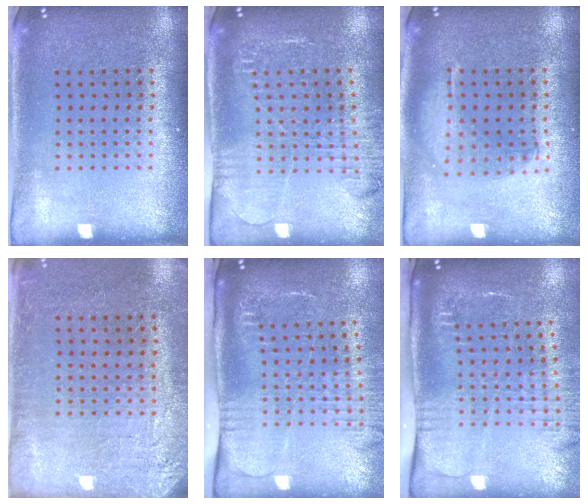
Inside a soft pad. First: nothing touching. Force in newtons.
{"total": 1.9, "press": 1.9, "slide": 0.1}
{"total": 1.4, "press": 1.3, "slide": 0.5}
{"total": 2.8, "press": 2.6, "slide": 1.1}
{"total": 2.7, "press": 2.1, "slide": 1.7}
{"total": 2.7, "press": 2.0, "slide": 1.8}